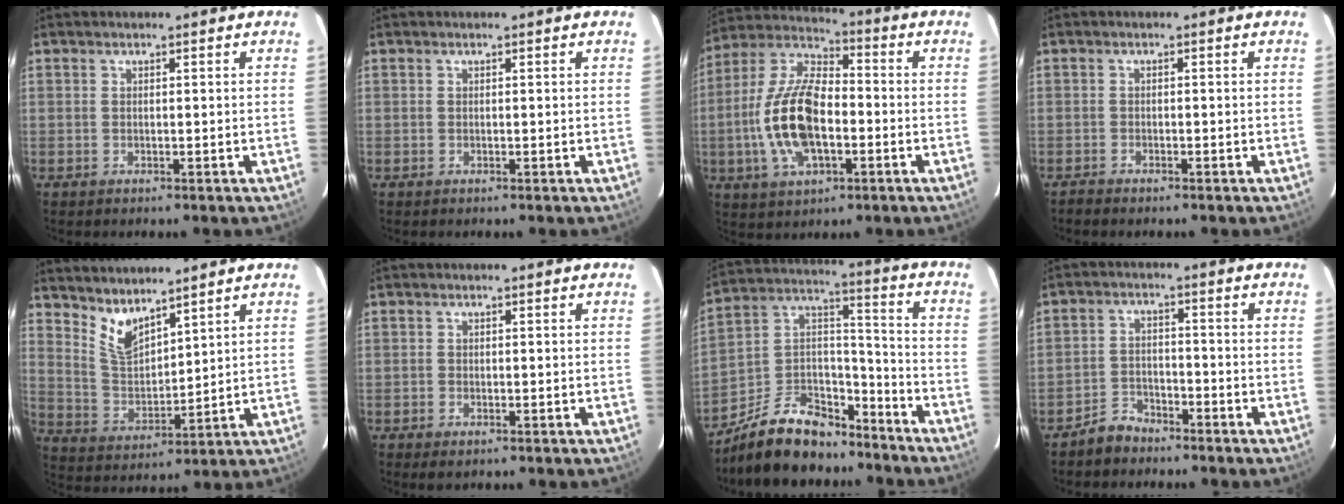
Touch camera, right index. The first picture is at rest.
{"total": 0.0}
{"total": 16.6, "force": [-3.5, 7.8, 14.2], "torque": [-0.301, 0.003, -0.066]}
{"total": 1.9, "force": [-1.7, 0.4, 0.6], "torque": [-0.022, -0.005, -0.031]}
{"total": 7.1, "force": [5.7, 2.3, 3.6], "torque": [-0.067, -0.008, 0.119]}
{"total": 1.4, "force": [-0.9, 0.6, 0.8], "torque": [-0.014, -0.005, -0.017]}
{"total": 17.0, "force": [-12.8, 8.4, 7.3], "torque": [-0.157, 0.054, -0.204]}
{"total": 4.7, "force": [-4.0, 2.4, 0.6], "torque": [-0.025, 0.015, -0.073]}